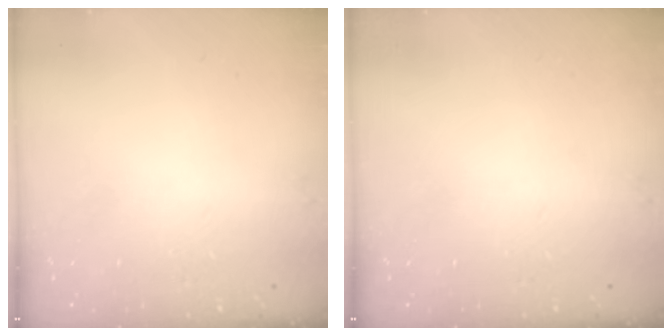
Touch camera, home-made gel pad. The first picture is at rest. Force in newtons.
{"total": 0.0}